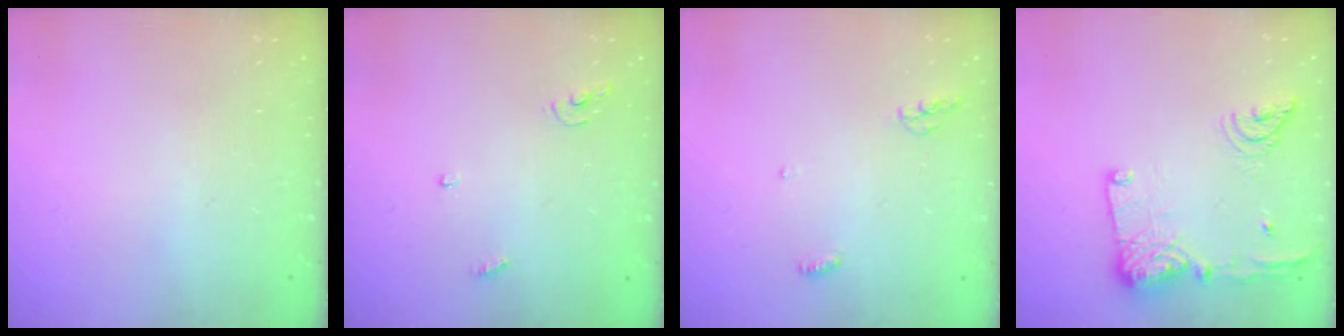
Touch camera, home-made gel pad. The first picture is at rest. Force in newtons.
{"total": 3.8, "press": 3.8, "slide": 0.4}
{"total": 4.2, "press": 4.1, "slide": 0.9}
{"total": 16.7, "press": 16.5, "slide": 2.8}